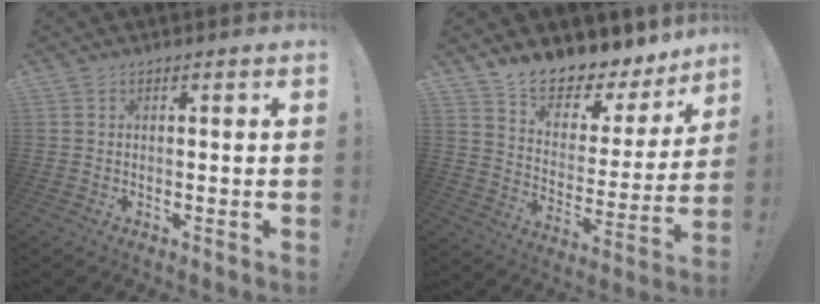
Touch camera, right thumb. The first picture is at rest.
{"total": 9.9, "force": [9.2, 2.7, 2.4], "torque": [-0.048, -0.091, 0.159]}